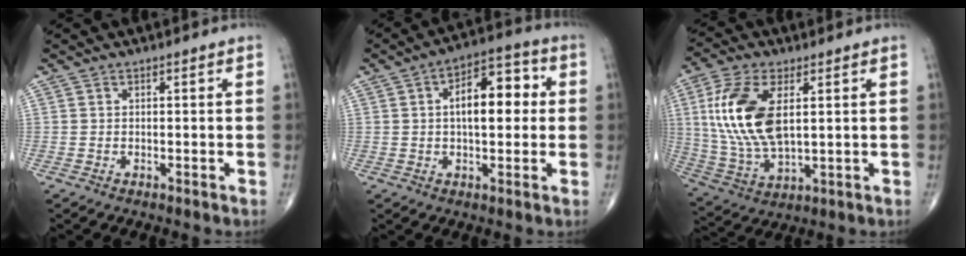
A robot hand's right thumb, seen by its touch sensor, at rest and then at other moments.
{"total": 11.4, "force": [1.4, 5.8, 9.8], "torque": [-0.124, 0.025, 0.013]}
{"total": 16.0, "force": [3.2, 7.9, 13.5], "torque": [-0.284, -0.009, 0.069]}